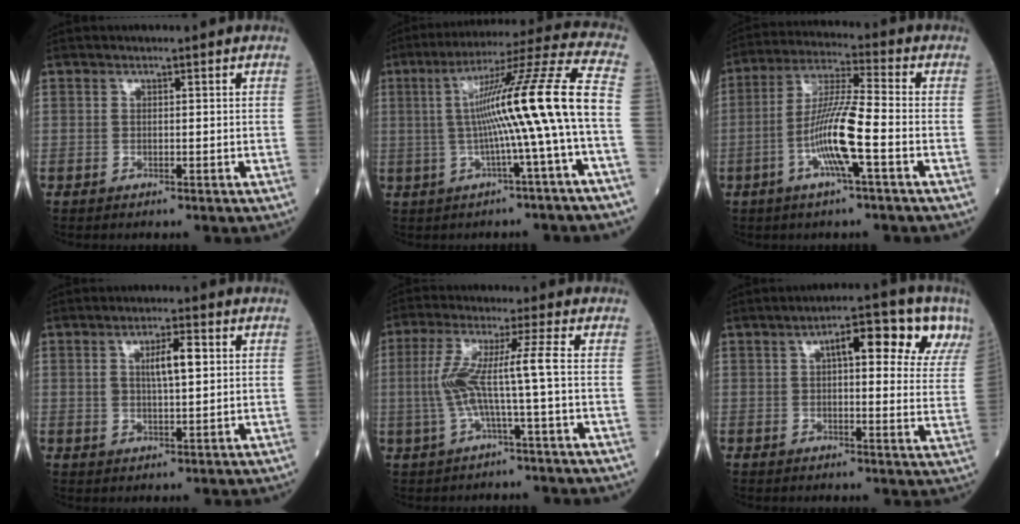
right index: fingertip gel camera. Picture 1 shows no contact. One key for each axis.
{"total": 15.9, "fx": -1.0, "fy": -2.2, "fz": 15.7, "tx": -0.248, "ty": 0.023, "tz": -0.022}
{"total": 10.2, "fx": -3.2, "fy": 0.1, "fz": 9.7, "tx": -0.192, "ty": 0.001, "tz": -0.061}
{"total": 5.0, "fx": 1.4, "fy": 1.1, "fz": 4.6, "tx": -0.082, "ty": 0.008, "tz": 0.028}
{"total": 7.3, "fx": -0.8, "fy": -1.2, "fz": 7.1, "tx": -0.154, "ty": 0.020, "tz": -0.009}
{"total": 12.5, "fx": 5.9, "fy": 3.8, "fz": 10.3, "tx": -0.128, "ty": 0.023, "tz": 0.065}